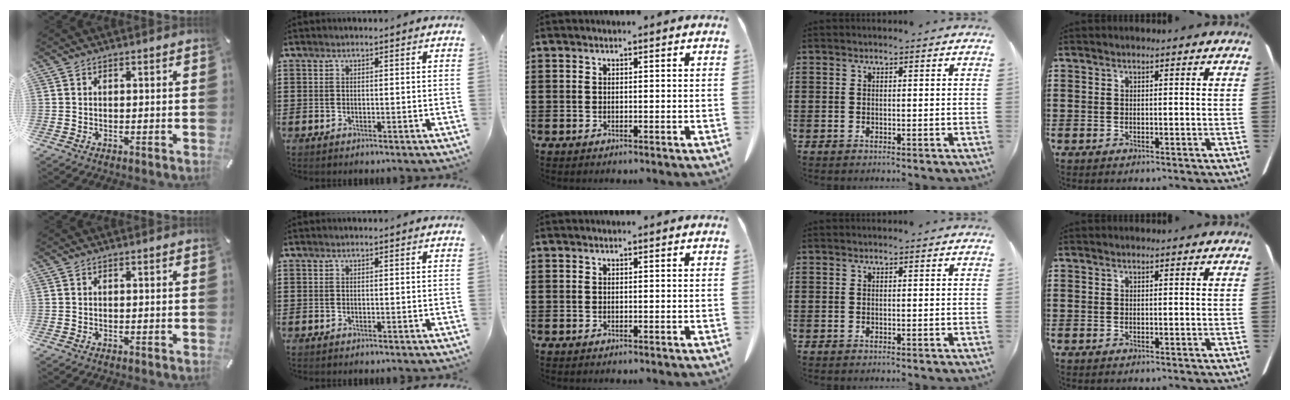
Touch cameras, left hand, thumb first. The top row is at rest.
{}